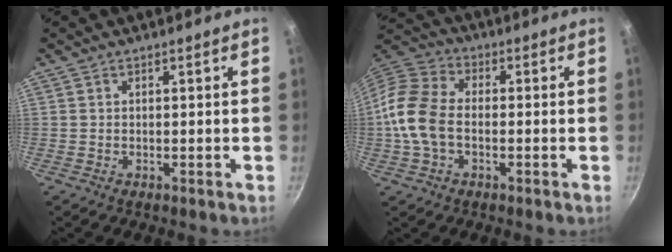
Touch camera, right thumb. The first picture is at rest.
{"total": 12.2, "force": [-1.6, 8.0, 9.1], "torque": [-0.173, 0.031, -0.050]}